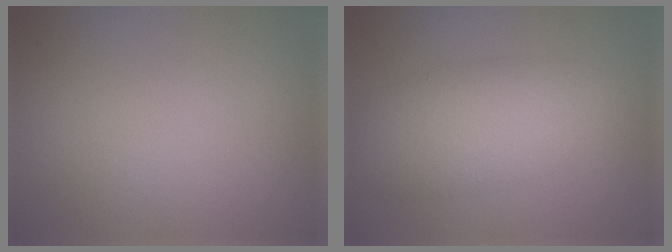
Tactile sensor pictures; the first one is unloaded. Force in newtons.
{"total": 6.0, "press": 6.0, "slide": 0.4}